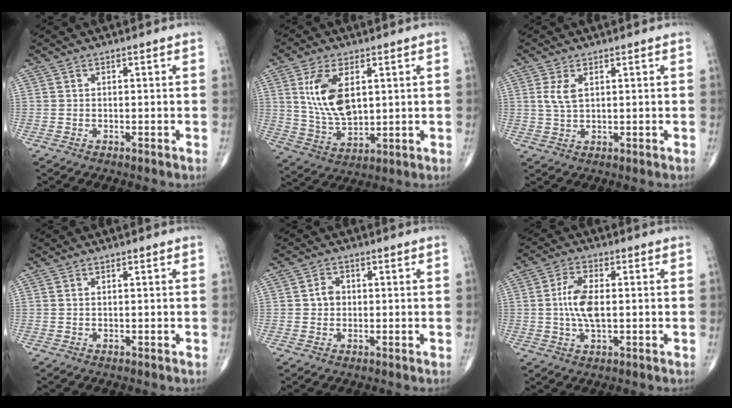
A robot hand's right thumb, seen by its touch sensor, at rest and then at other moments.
{"total": 11.8, "force": [3.2, 6.4, 9.4], "torque": [-0.176, -0.017, 0.071]}
{"total": 3.5, "force": [1.2, 1.7, 2.8], "torque": [-0.059, -0.001, 0.028]}
{"total": 0.0}
{"total": 3.0, "force": [0.2, 2.6, 1.5], "torque": [-0.011, 0.005, 0.000]}
{"total": 7.5, "force": [0.1, 3.6, 6.6], "torque": [-0.134, 0.004, 0.000]}